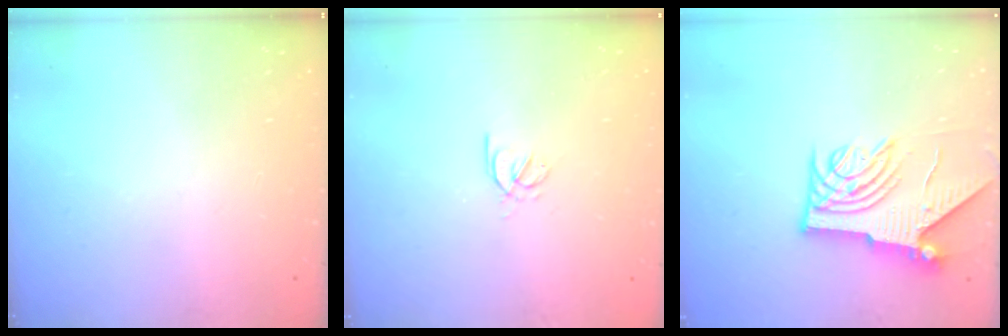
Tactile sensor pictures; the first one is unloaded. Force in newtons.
{"total": 2.3, "press": 2.3, "slide": 0.6}
{"total": 9.2, "press": 9.1, "slide": 1.3}